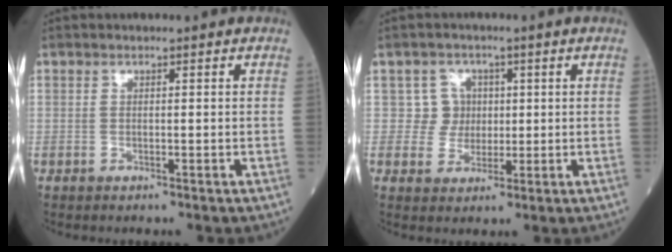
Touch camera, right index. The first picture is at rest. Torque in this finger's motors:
{"motor_torque": [0.10, -0.03, 0.00, -0.02]}